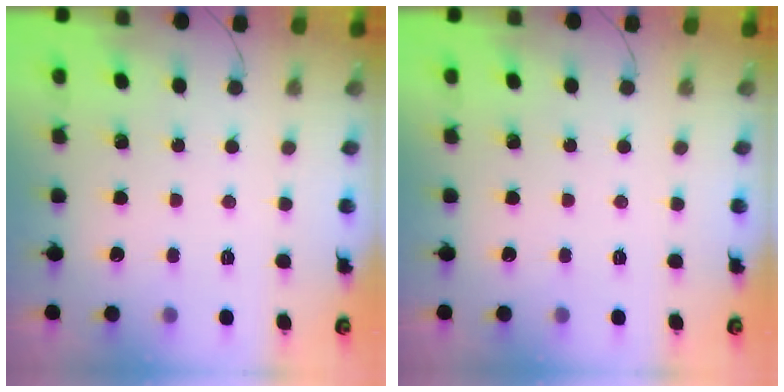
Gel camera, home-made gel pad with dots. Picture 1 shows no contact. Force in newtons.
{"total": 0.0}